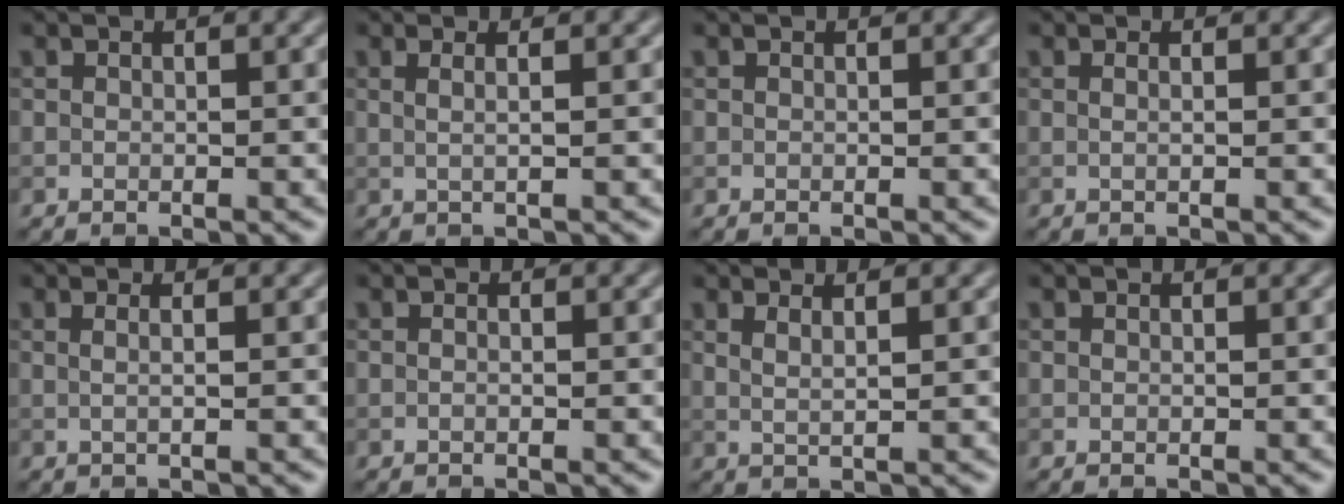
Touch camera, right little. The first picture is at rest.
{"total": 1.9, "force": [0.6, 0.8, 1.7], "torque": [-0.015, -0.001, -0.013]}
{"total": 0.0}
{"total": 0.8, "force": [0.3, 0.3, 0.7], "torque": [-0.005, -0.006, -0.004]}
{"total": 1.6, "force": [0.4, 0.6, 1.4], "torque": [-0.010, -0.004, -0.013]}
{"total": 0.0}
{"total": 1.8, "force": [1.0, 0.6, 1.3], "torque": [-0.014, 0.002, 0.007]}
{"total": 0.0}